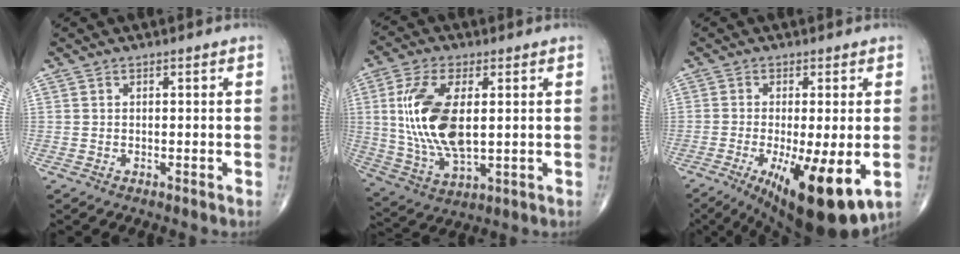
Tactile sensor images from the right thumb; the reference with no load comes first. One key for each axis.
{"total": 15.6, "fx": 1.9, "fy": 7.4, "fz": 13.6, "tx": -0.281, "ty": -0.011, "tz": 0.043}
{"total": 15.5, "fx": -4.7, "fy": 4.1, "fz": 14.2, "tx": -0.201, "ty": -0.027, "tz": -0.059}